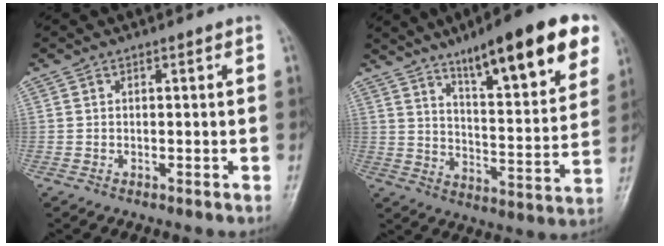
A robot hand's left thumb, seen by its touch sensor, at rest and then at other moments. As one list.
[{"total": 21.6, "force": [12.7, 5.1, 16.6], "torque": [-0.209, -0.042, 0.194]}]